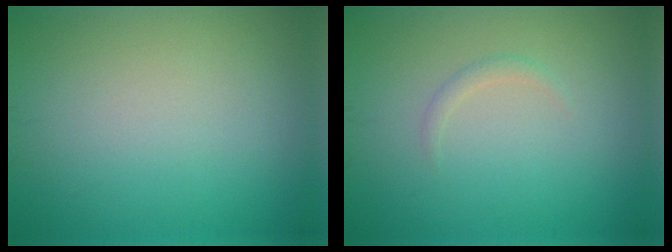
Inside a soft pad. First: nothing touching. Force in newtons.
{"total": 0.8, "press": 0.8, "slide": 0.1}